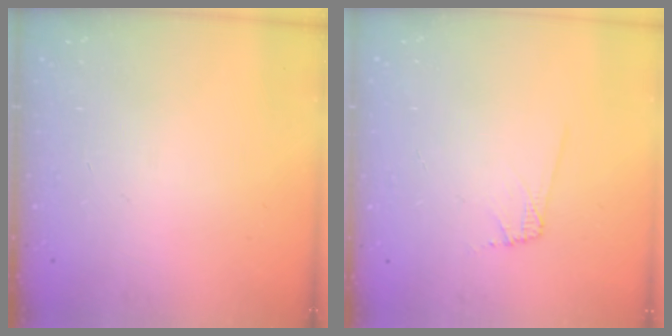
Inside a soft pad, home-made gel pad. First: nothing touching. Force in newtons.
{"total": 5.4, "press": 5.4, "slide": 0.6}